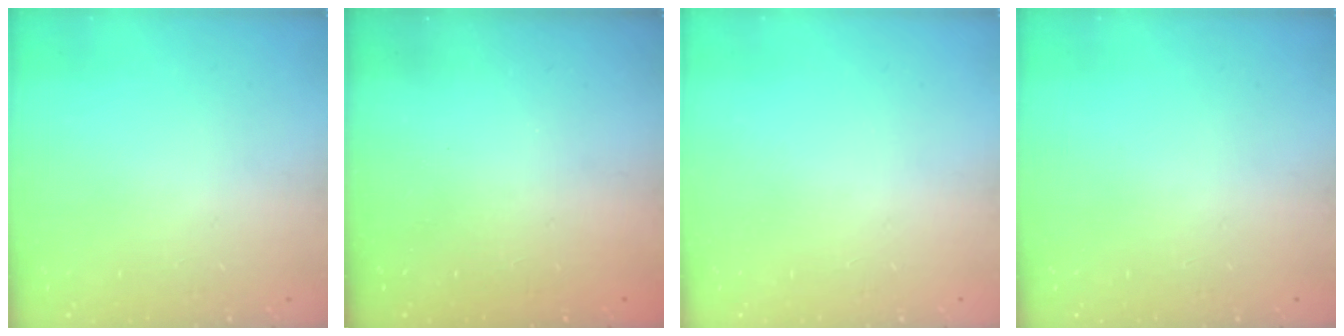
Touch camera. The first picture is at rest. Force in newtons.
{"total": 2.4, "press": 2.2, "slide": 0.8}
{"total": 0.0}
{"total": 0.0}